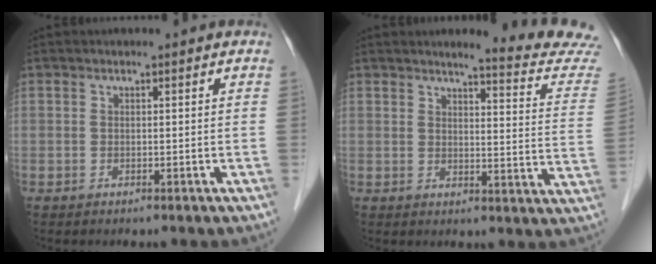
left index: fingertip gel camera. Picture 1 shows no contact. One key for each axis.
{"total": 11.9, "fx": 11.6, "fy": -1.3, "fz": 2.4, "tx": -0.024, "ty": -0.093, "tz": 0.115}